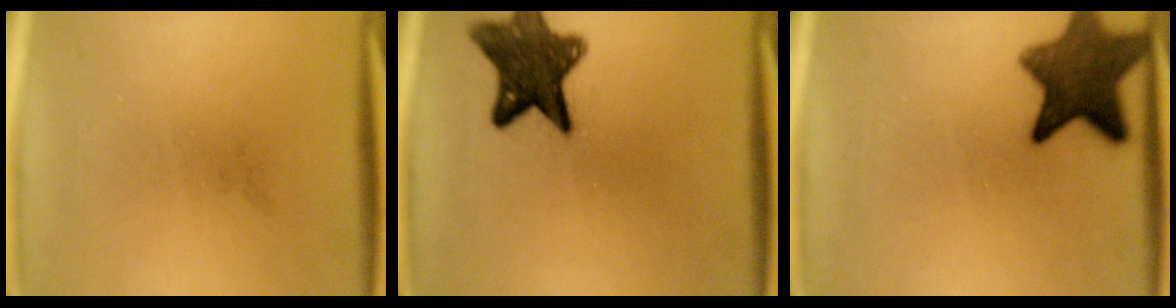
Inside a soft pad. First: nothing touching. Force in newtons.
{"total": 11.5}
{"total": 11.3}